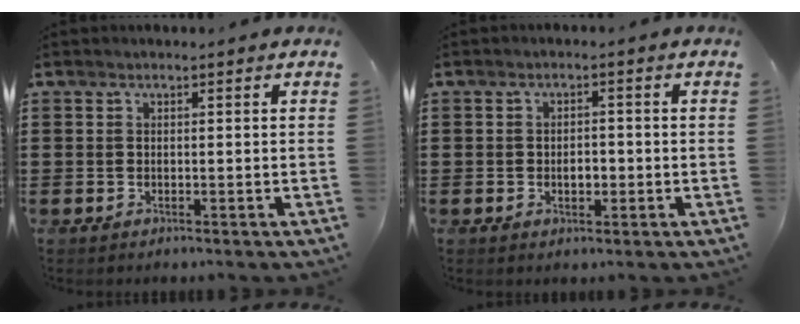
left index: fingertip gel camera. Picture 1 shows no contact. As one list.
[{"total": 2.5, "force": [-0.6, 1.4, 2.1], "torque": [-0.043, 0.003, -0.013]}]